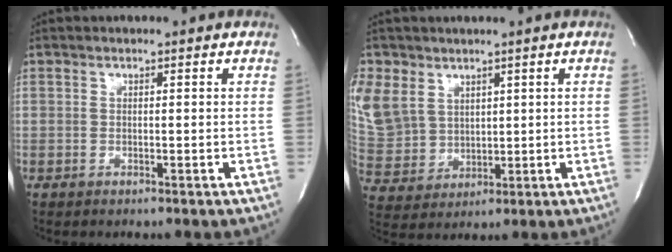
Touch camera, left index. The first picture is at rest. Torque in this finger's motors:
{"motor_torque": [0.80, -0.55, 0.33, 0.10]}